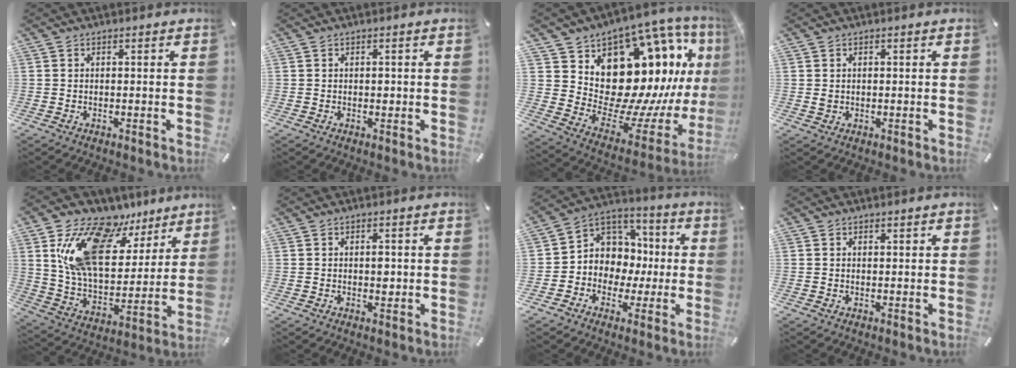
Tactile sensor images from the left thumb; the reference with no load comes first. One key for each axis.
{"total": 1.1, "fx": -0.1, "fy": 0.8, "fz": 0.8, "tx": -0.017, "ty": 0.002, "tz": -0.003}
{"total": 17.7, "fx": 7.3, "fy": 12.1, "fz": 10.6, "tx": -0.141, "ty": -0.112, "tz": 0.145}
{"total": 0.9, "fx": 0.1, "fy": 0.9, "fz": 0.3, "tx": -0.006, "ty": 0.004, "tz": 0.002}
{"total": 20.1, "fx": 10.4, "fy": 12.4, "fz": 11.9, "tx": -0.220, "ty": -0.048, "tz": 0.185}
{"total": 2.6, "fx": 0.1, "fy": 1.6, "fz": 2.1, "tx": -0.026, "ty": -0.003, "tz": -0.003}
{"total": 9.6, "fx": -1.2, "fy": 9.4, "fz": 1.4, "tx": -0.028, "ty": -0.006, "tz": -0.011}
{"total": 0.5, "fx": 0.3, "fy": 0.4, "fz": 0.2, "tx": -0.003, "ty": 0.001, "tz": 0.006}